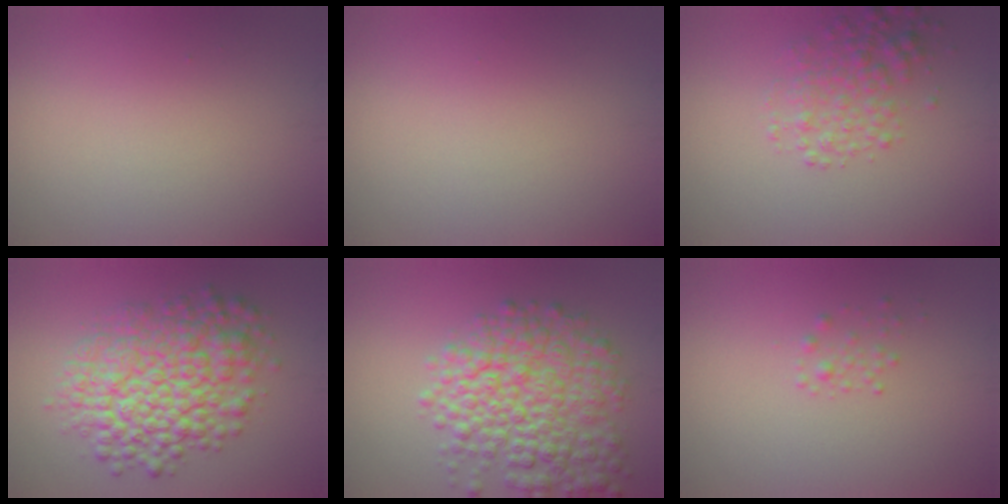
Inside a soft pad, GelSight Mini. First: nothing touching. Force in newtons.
{"total": 0.0}
{"total": 3.2, "press": 3.2, "slide": 0.2}
{"total": 8.7, "press": 8.7, "slide": 0.2}
{"total": 7.9, "press": 7.9, "slide": 0.3}
{"total": 0.9, "press": 0.9, "slide": 0.0}